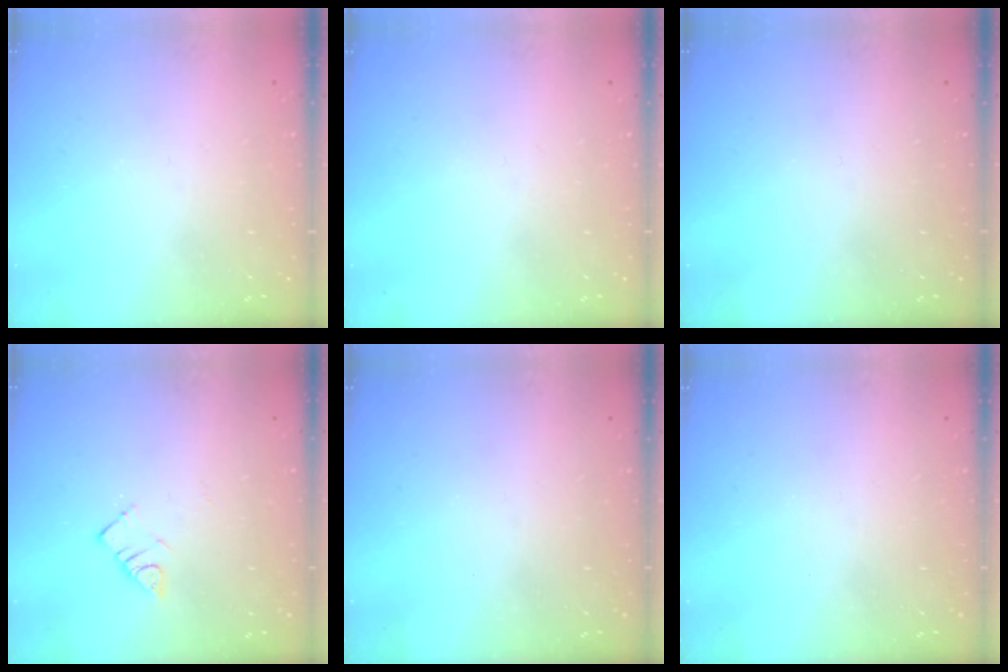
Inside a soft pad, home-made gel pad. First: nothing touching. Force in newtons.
{"total": 0.0}
{"total": 0.0}
{"total": 3.6, "press": 3.5, "slide": 0.3}
{"total": 0.0}
{"total": 0.0}